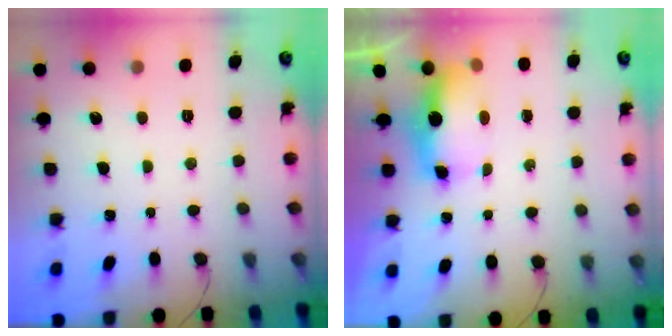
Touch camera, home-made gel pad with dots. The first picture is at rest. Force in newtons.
{"total": 7.6, "press": 7.5, "slide": 0.8}